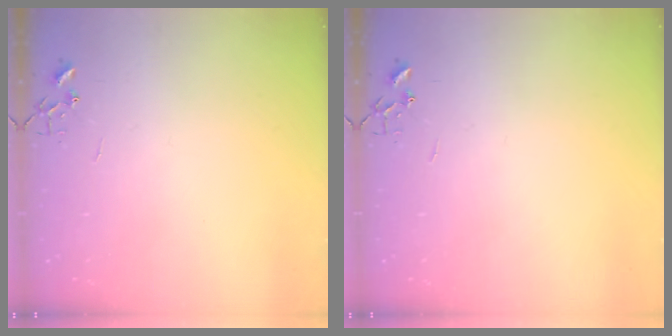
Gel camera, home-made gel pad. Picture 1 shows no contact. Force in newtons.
{"total": 0.0}